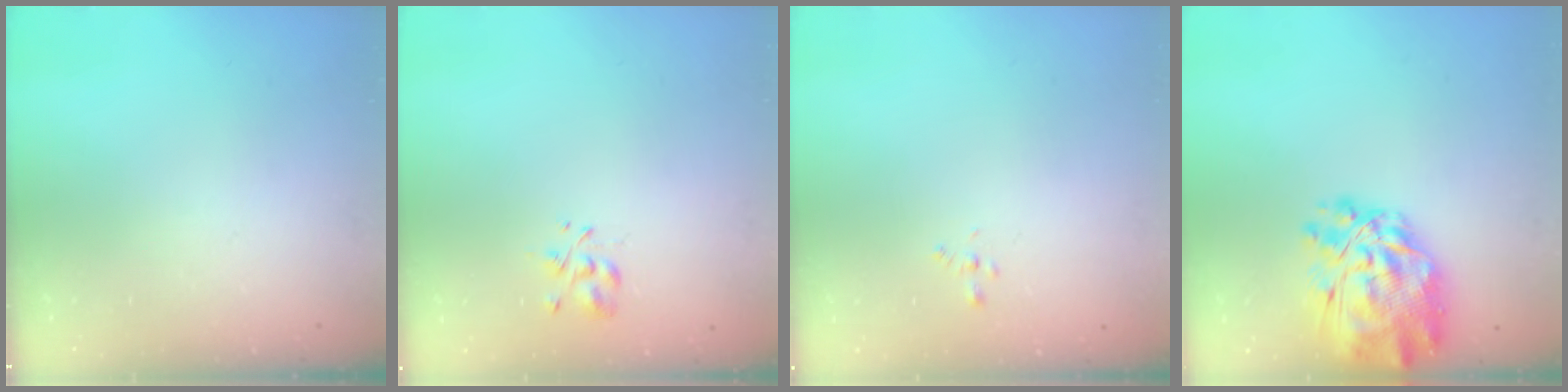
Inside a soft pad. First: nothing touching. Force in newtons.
{"total": 2.0, "press": 1.8, "slide": 0.9}
{"total": 0.7, "press": 0.6, "slide": 0.4}
{"total": 17.1, "press": 16.2, "slide": 5.6}